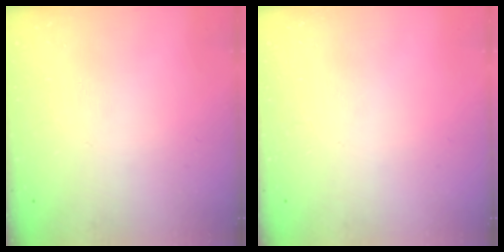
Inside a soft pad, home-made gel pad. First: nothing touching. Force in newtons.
{"total": 0.0}